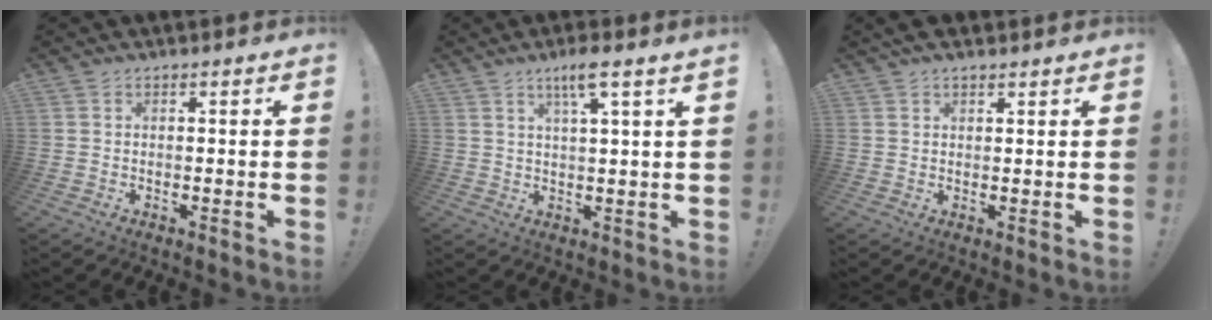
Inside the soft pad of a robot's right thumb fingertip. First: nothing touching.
{"total": 6.0, "force": [3.4, -0.1, 4.9], "torque": [-0.085, -0.008, 0.052]}
{"total": 2.8, "force": [2.4, 1.1, 1.1], "torque": [-0.006, -0.013, 0.042]}